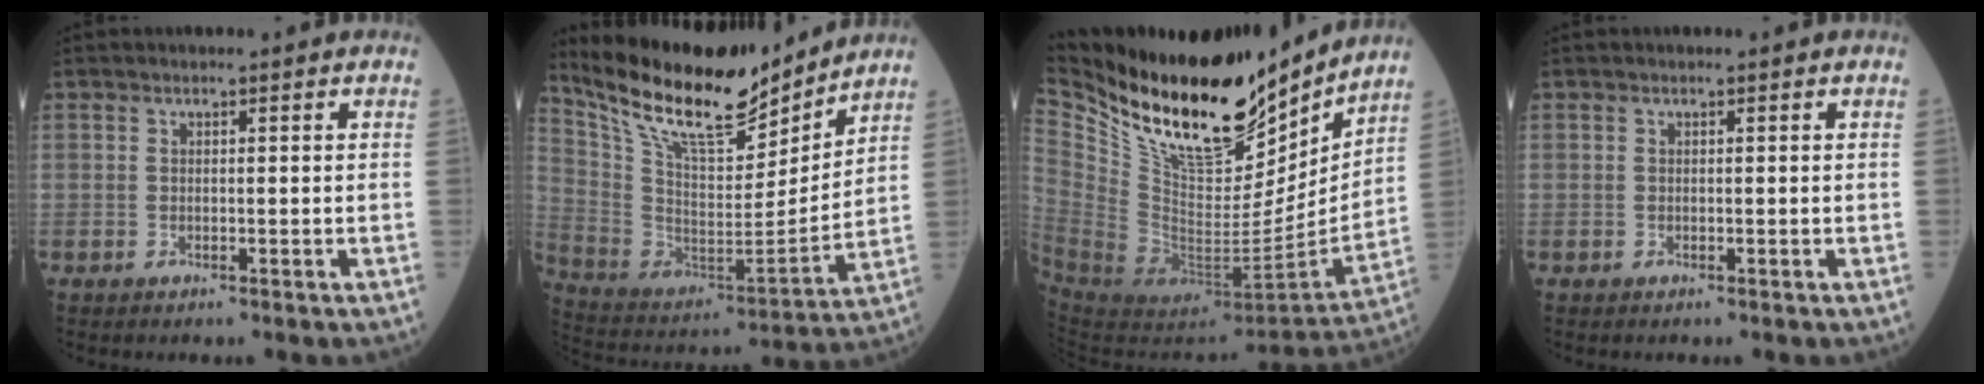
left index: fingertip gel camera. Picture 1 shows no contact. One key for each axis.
{"total": 19.3, "fx": 16.4, "fy": 3.9, "fz": 9.4, "tx": -0.181, "ty": -0.009, "tz": 0.298}
{"total": 27.3, "fx": 22.4, "fy": 9.1, "fz": 12.7, "tx": -0.261, "ty": -0.036, "tz": 0.373}
{"total": 0.0}